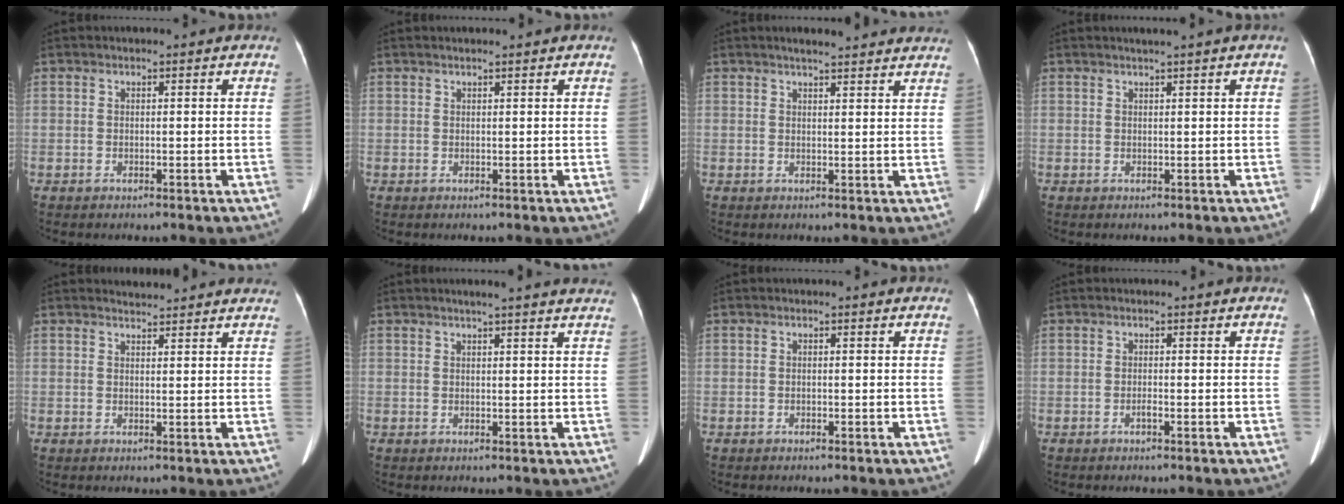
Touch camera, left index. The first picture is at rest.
{"total": 1.0, "force": [0.9, -0.1, 0.4], "torque": [-0.009, 0.012, 0.019]}
{"total": 9.2, "force": [8.3, 0.9, 3.9], "torque": [-0.046, 0.020, 0.088]}
{"total": 1.1, "force": [0.8, -0.4, 0.7], "torque": [-0.017, -0.004, 0.019]}
{"total": 4.6, "force": [4.5, 0.7, 0.5], "torque": [-0.009, 0.014, 0.045]}
{"total": 8.9, "force": [7.9, 0.1, 4.1], "torque": [-0.054, 0.015, 0.077]}
{"total": 0.0}
{"total": 0.5, "force": [-0.3, 0.0, 0.4], "torque": [-0.009, 0.000, -0.006]}